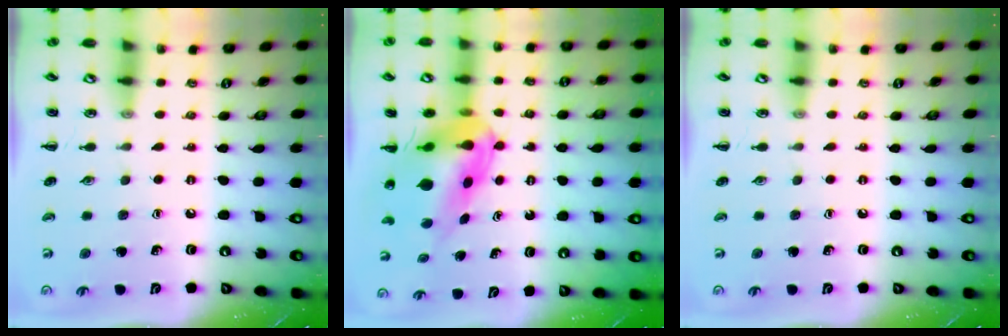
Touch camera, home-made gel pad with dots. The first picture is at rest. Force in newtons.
{"total": 10.8, "press": 10.2, "slide": 3.4}
{"total": 0.0}